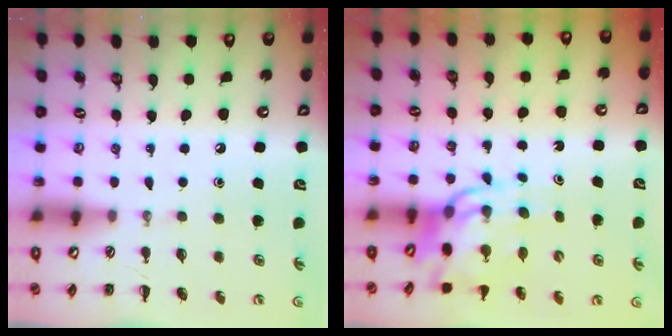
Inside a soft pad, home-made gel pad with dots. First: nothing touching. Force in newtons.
{"total": 11.2, "press": 10.6, "slide": 3.6}